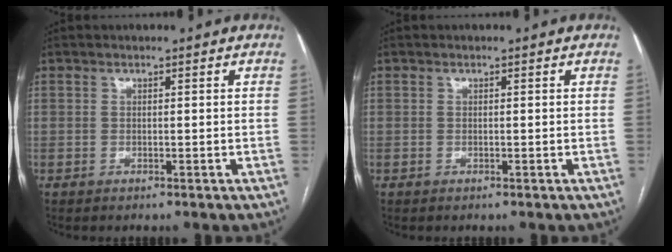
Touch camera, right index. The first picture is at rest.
{"total": 0.0}